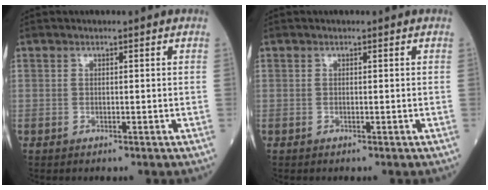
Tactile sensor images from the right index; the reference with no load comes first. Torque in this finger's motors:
{"motor_torque": [-0.09, 0.02, -0.01, 0.01]}